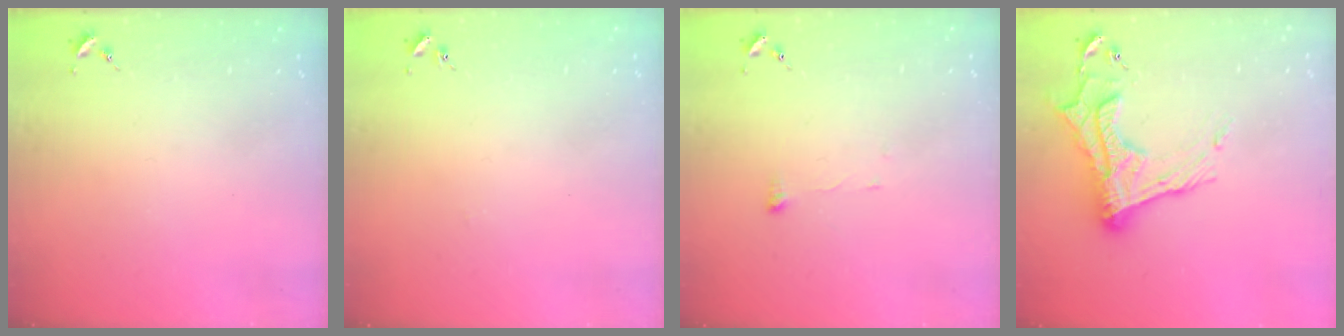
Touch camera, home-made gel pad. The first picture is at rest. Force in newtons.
{"total": 1.1, "press": 1.1, "slide": 0.2}
{"total": 3.3, "press": 3.2, "slide": 0.4}
{"total": 17.8, "press": 17.7, "slide": 1.6}